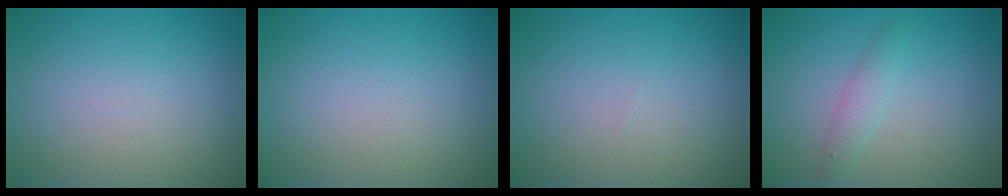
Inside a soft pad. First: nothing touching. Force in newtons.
{"total": 0.0}
{"total": 0.0}
{"total": 1.6, "press": 1.6, "slide": 0.1}